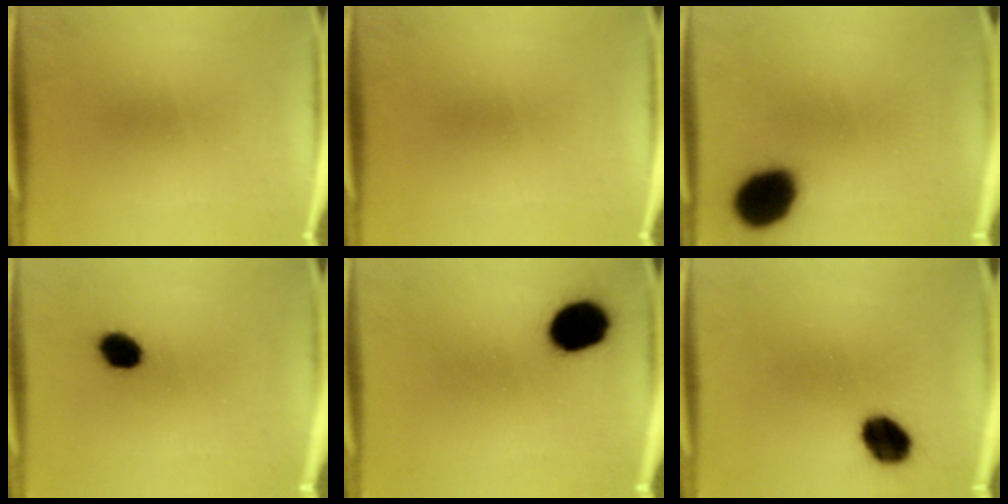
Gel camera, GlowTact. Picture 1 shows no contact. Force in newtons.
{"total": 0.0}
{"total": 14.8}
{"total": 5.6}
{"total": 13.6}
{"total": 9.0}